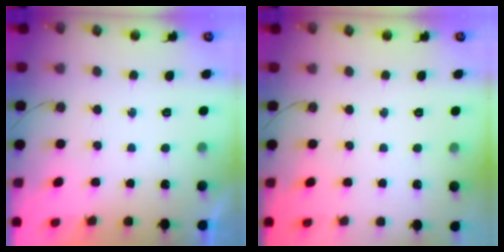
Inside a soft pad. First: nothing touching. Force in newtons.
{"total": 0.0}